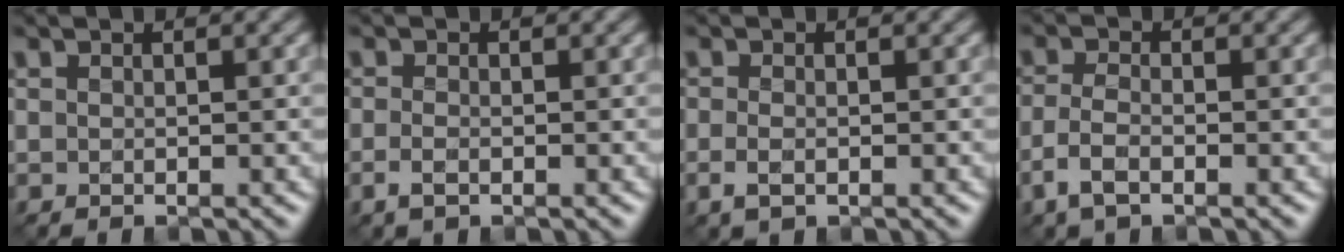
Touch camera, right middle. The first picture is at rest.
{"total": 1.4, "force": [-0.6, 0.6, 1.0], "torque": [-0.025, -0.005, -0.015]}
{"total": 1.6, "force": [-0.6, 0.9, 1.2], "torque": [-0.030, -0.007, -0.013]}
{"total": 2.8, "force": [-1.5, 1.2, 2.1], "torque": [-0.050, -0.001, -0.036]}